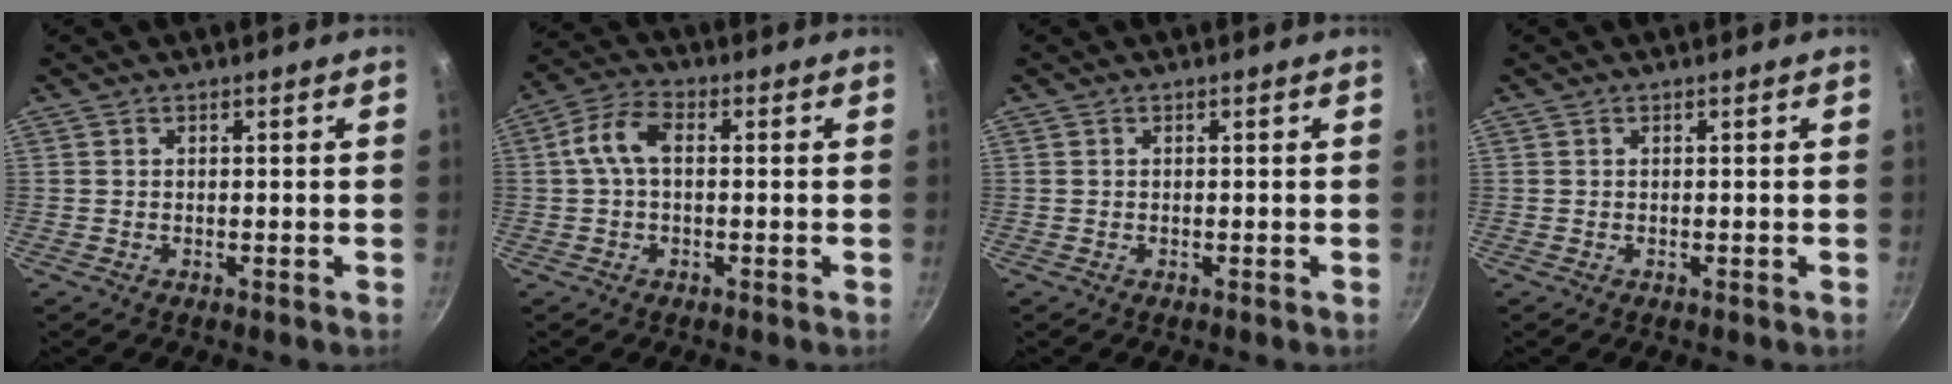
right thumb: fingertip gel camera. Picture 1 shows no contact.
{"total": 7.0, "force": [0.6, 3.9, 5.8], "torque": [-0.122, 0.026, 0.002]}
{"total": 0.0}
{"total": 0.0}